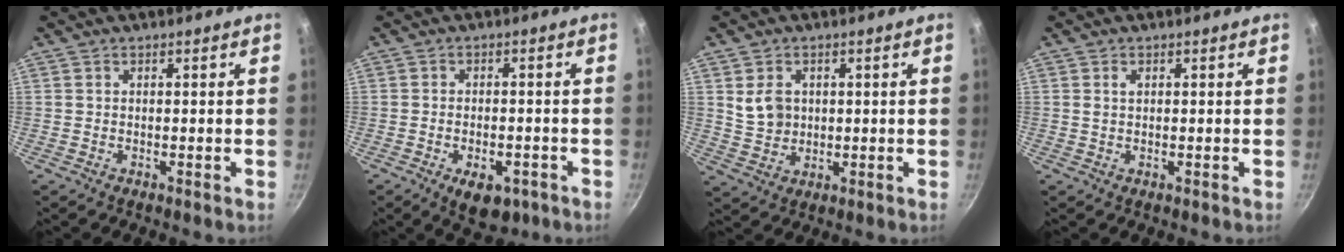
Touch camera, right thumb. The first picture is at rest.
{"total": 7.2, "force": [-3.6, 3.9, 4.8], "torque": [-0.060, 0.011, -0.045]}
{"total": 5.4, "force": [1.4, 4.4, 2.9], "torque": [-0.034, -0.008, 0.034]}
{"total": 1.1, "force": [0.4, 0.7, 0.8], "torque": [-0.017, -0.003, 0.009]}